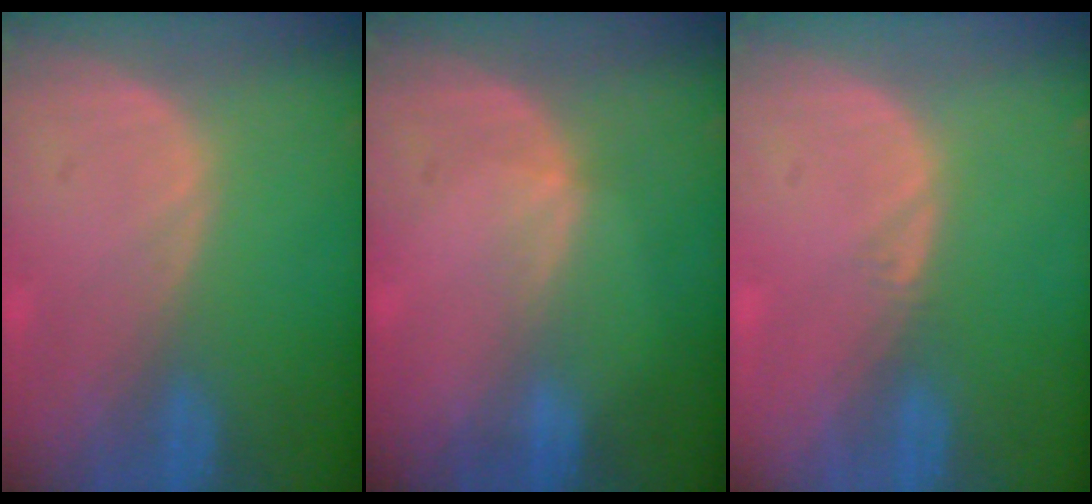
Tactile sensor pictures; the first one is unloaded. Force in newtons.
{"total": 1.3, "press": 0.9, "slide": 0.9}
{"total": 0.5, "press": 0.5, "slide": 0.2}